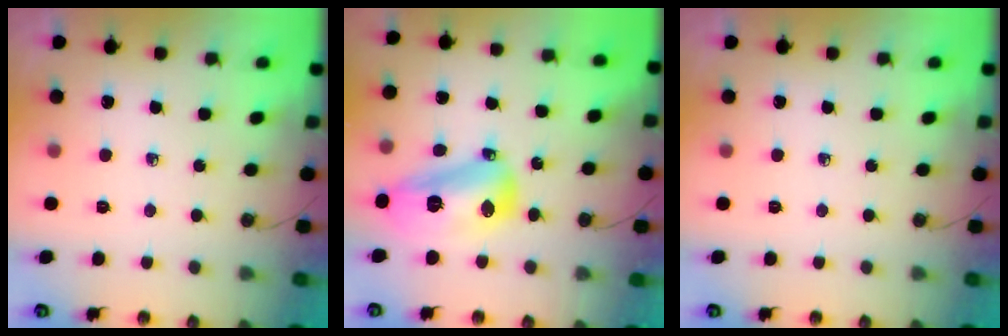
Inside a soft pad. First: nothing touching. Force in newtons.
{"total": 14.9, "press": 14.8, "slide": 1.8}
{"total": 0.0}